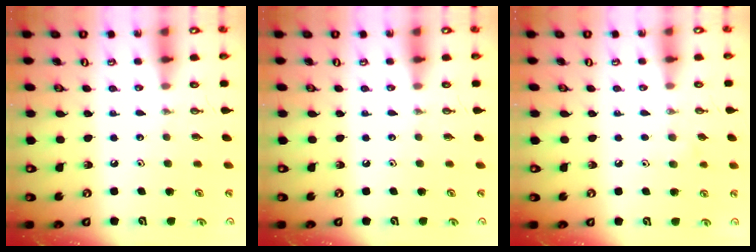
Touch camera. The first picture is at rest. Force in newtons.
{"total": 0.0}
{"total": 5.7, "press": 4.7, "slide": 3.2}